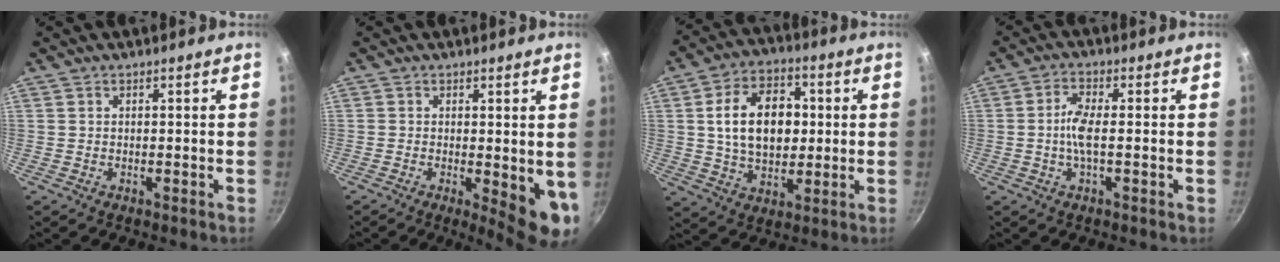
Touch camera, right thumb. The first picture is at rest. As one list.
[{"total": 8.3, "force": [-0.8, 2.9, 7.8], "torque": [-0.088, -0.014, -0.006]}, {"total": 15.2, "force": [1.7, 10.3, 11.0], "torque": [-0.149, 0.009, 0.027]}, {"total": 4.7, "force": [-0.5, 1.2, 4.5], "torque": [-0.103, 0.010, -0.018]}]